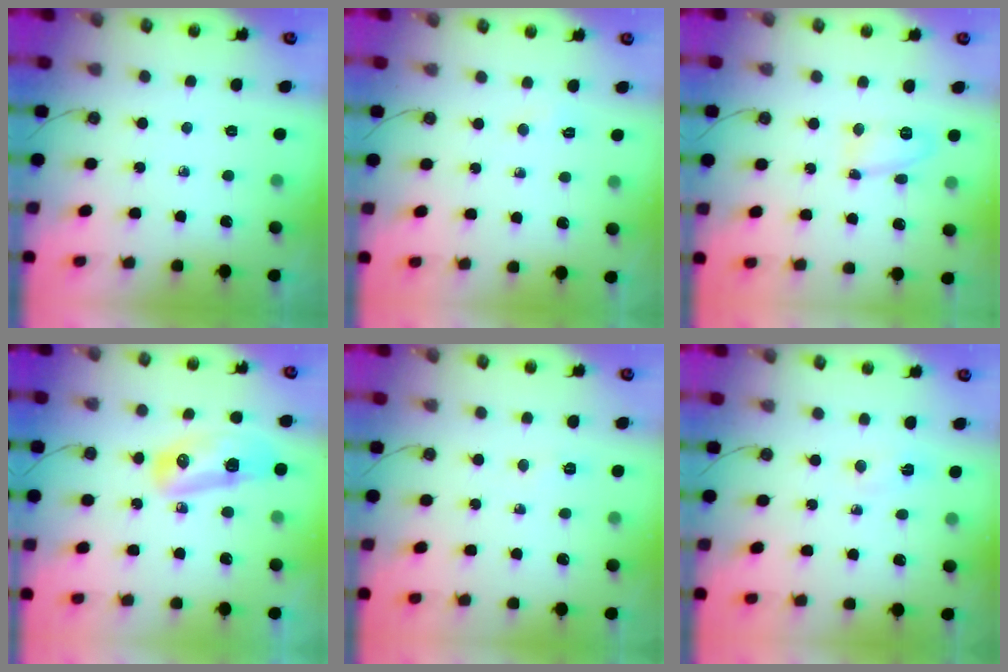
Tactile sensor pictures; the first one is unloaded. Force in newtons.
{"total": 2.8, "press": 2.8, "slide": 0.4}
{"total": 21.4, "press": 9.1, "slide": 19.4}
{"total": 17.9, "press": 14.0, "slide": 11.1}
{"total": 4.3, "press": 3.7, "slide": 2.3}
{"total": 2.1, "press": 1.6, "slide": 1.3}